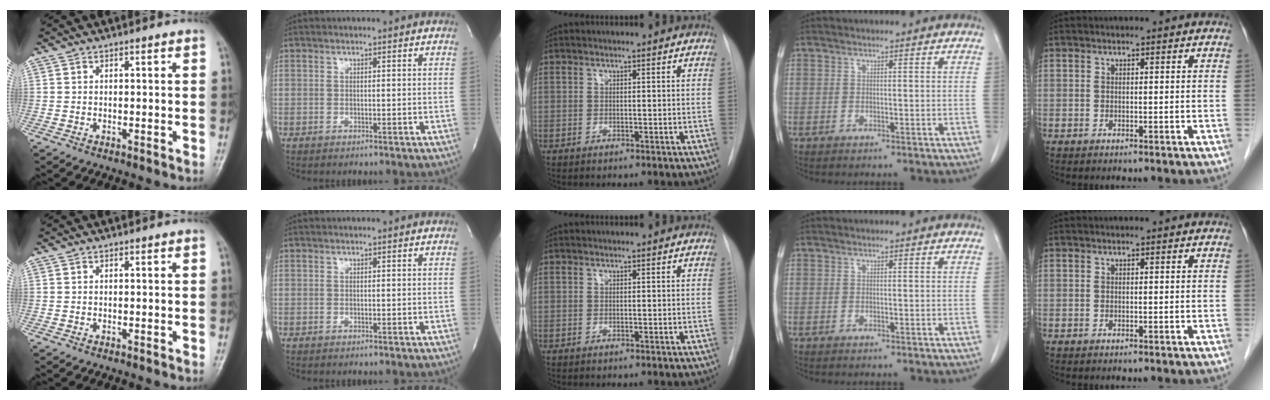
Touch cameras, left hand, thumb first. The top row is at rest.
{}